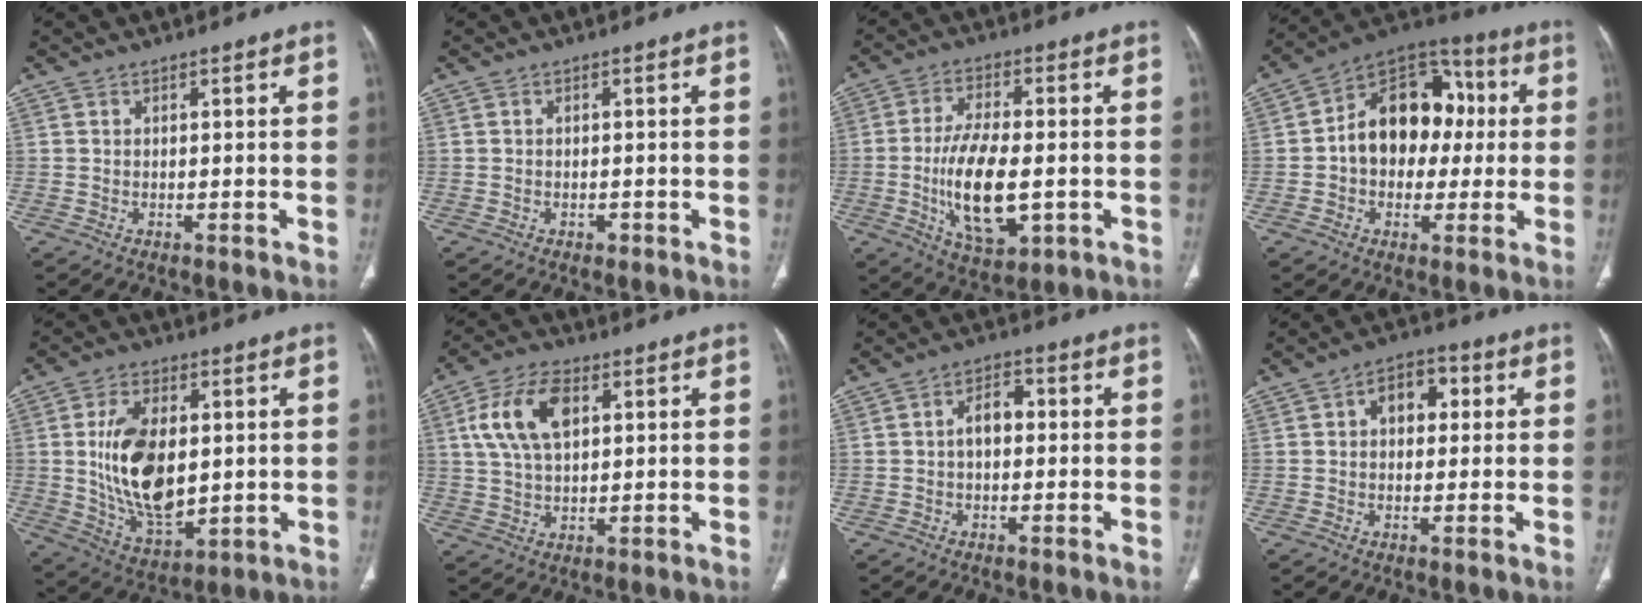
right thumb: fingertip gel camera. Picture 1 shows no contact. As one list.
[{"total": 0.8, "force": [-0.5, 0.6, 0.3], "torque": [-0.003, 0.001, -0.006]}, {"total": 14.2, "force": [-2.4, 6.5, 12.4], "torque": [-0.219, -0.004, -0.032]}, {"total": 16.7, "force": [0.8, 12.3, 11.4], "torque": [-0.125, 0.038, 0.002]}, {"total": 16.3, "force": [1.3, 9.3, 13.3], "torque": [-0.223, -0.015, 0.038]}, {"total": 11.0, "force": [3.4, 6.1, 8.5], "torque": [-0.163, 0.005, 0.063]}, {"total": 4.3, "force": [0.0, 2.7, 3.4], "torque": [-0.047, 0.017, -0.007]}, {"total": 7.0, "force": [1.5, 4.7, 4.9], "torque": [-0.045, 0.015, 0.017]}]